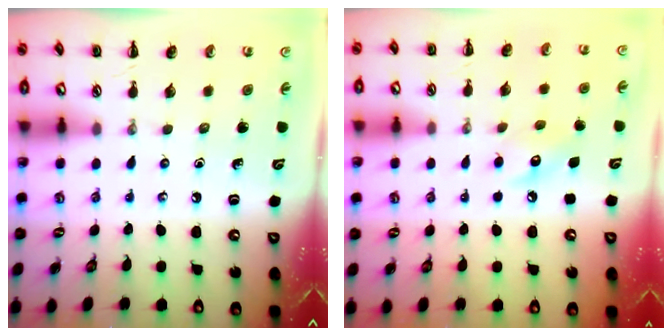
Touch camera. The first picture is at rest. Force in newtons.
{"total": 7.5, "press": 7.4, "slide": 1.3}